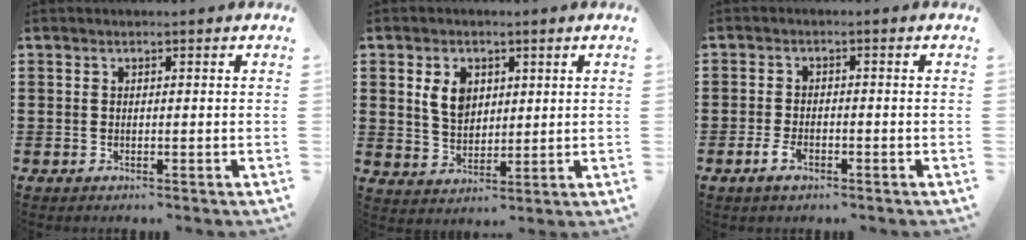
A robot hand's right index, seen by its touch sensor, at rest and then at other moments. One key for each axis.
{"total": 5.4, "fx": 1.8, "fy": 3.8, "fz": 3.4, "tx": -0.080, "ty": 0.013, "tz": 0.031}
{"total": 2.8, "fx": -1.4, "fy": 1.2, "fz": 2.1, "tx": -0.046, "ty": -0.005, "tz": -0.026}